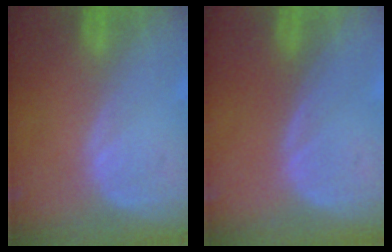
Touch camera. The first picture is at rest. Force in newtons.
{"total": 0.0}